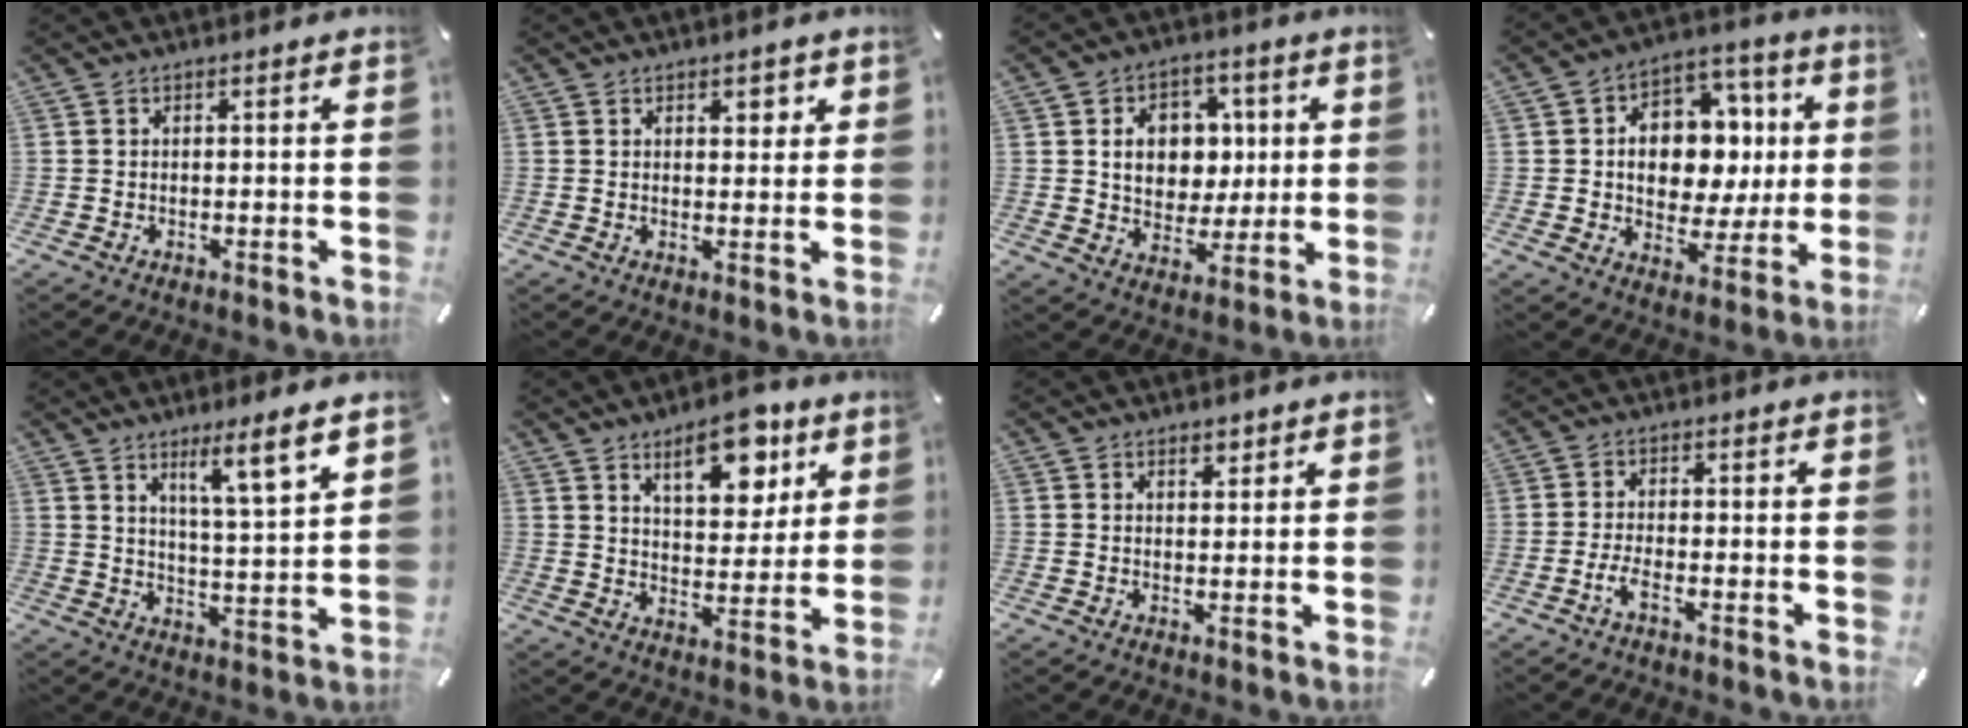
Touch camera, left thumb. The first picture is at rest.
{"total": 2.6, "force": [1.5, 1.9, 1.1], "torque": [0.000, -0.004, 0.018]}
{"total": 10.8, "force": [1.7, 9.5, 4.9], "torque": [-0.065, 0.001, 0.035]}
{"total": 13.0, "force": [0.7, 10.9, 7.1], "torque": [-0.095, -0.007, 0.022]}
{"total": 9.3, "force": [6.7, 0.8, 6.4], "torque": [-0.093, -0.047, 0.107]}
{"total": 13.3, "force": [8.2, 6.7, 8.1], "torque": [-0.100, -0.037, 0.137]}
{"total": 1.8, "force": [1.3, 1.2, 0.5], "torque": [-0.002, -0.001, 0.022]}
{"total": 3.3, "force": [-1.8, 0.7, 2.7], "torque": [-0.058, -0.002, -0.035]}